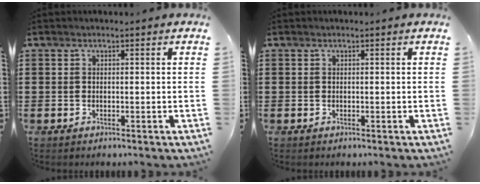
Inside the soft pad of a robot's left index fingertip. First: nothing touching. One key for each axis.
{"total": 0.0}